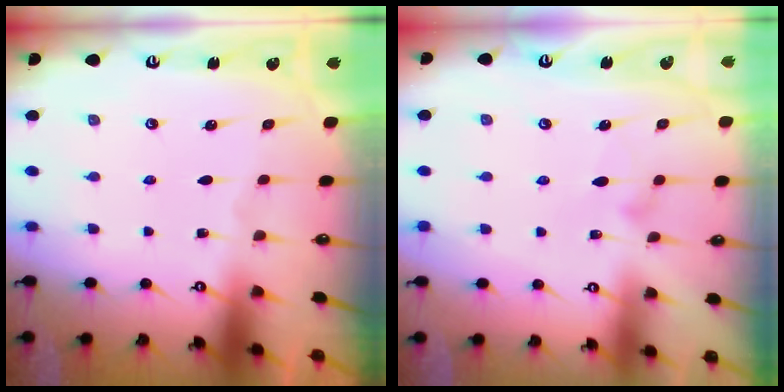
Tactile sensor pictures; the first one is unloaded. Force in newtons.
{"total": 7.8, "press": 7.8, "slide": 0.4}